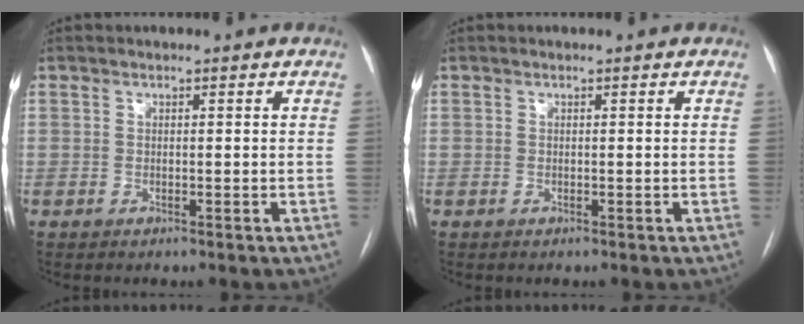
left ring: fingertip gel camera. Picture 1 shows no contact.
{"total": 0.0}